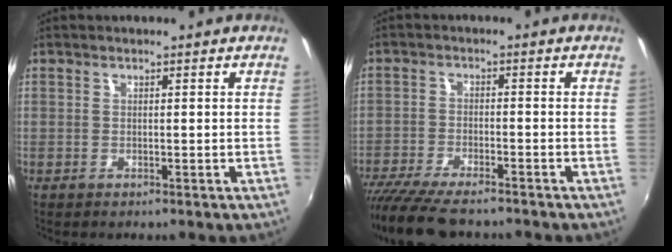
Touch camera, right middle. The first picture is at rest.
{"total": 11.6, "force": [-9.9, 2.3, 5.6], "torque": [-0.131, -0.040, -0.173]}